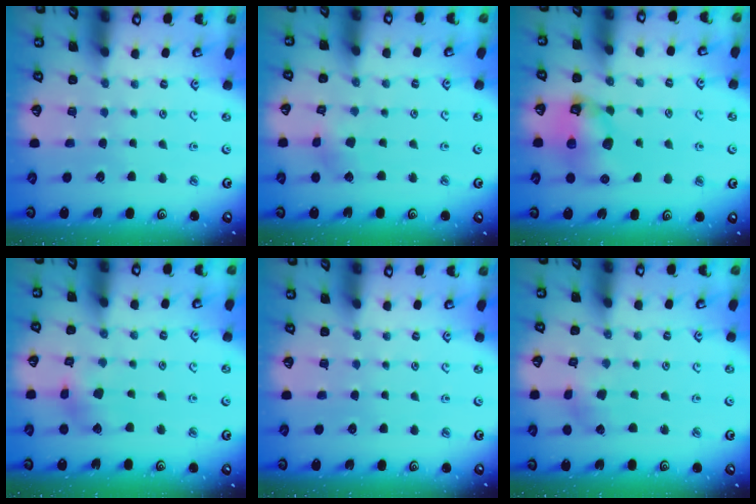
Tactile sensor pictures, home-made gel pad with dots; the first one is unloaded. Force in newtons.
{"total": 4.0, "press": 4.0, "slide": 0.3}
{"total": 11.1, "press": 11.0, "slide": 1.5}
{"total": 7.2, "press": 7.2, "slide": 0.9}
{"total": 0.0}
{"total": 2.5, "press": 2.4, "slide": 0.5}